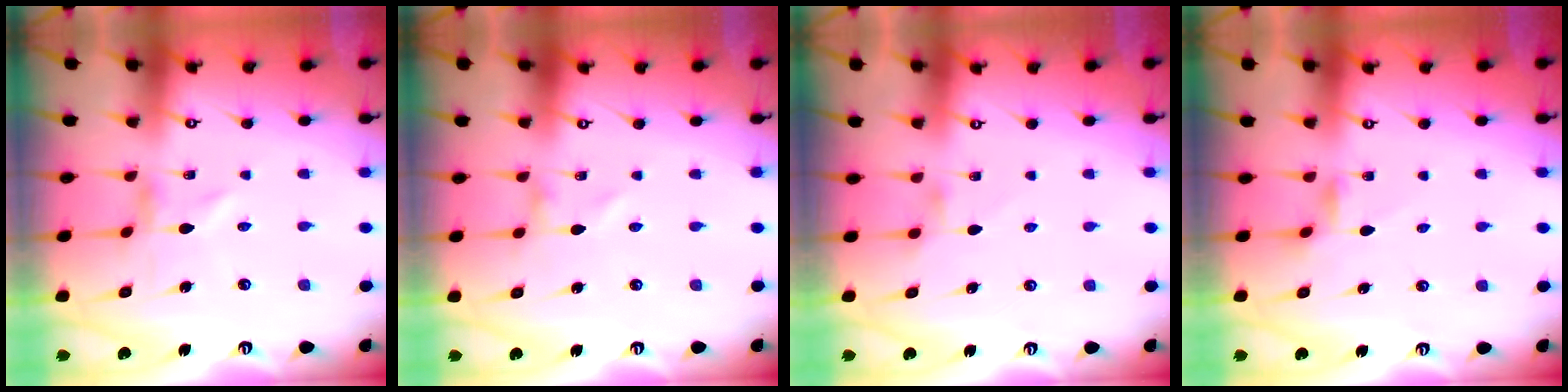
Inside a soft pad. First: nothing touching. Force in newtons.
{"total": 0.0}
{"total": 3.2, "press": 3.2, "slide": 0.5}
{"total": 3.1, "press": 3.1, "slide": 0.5}